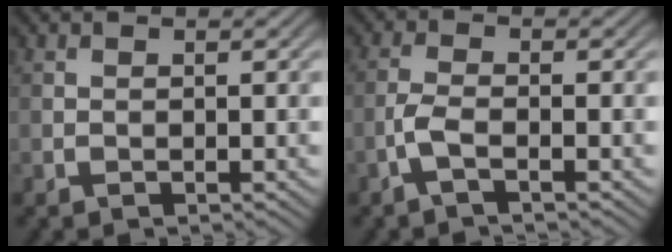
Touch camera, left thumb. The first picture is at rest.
{"total": 2.5, "force": [-1.4, 0.6, 2.1], "torque": [-0.050, 0.005, -0.038]}